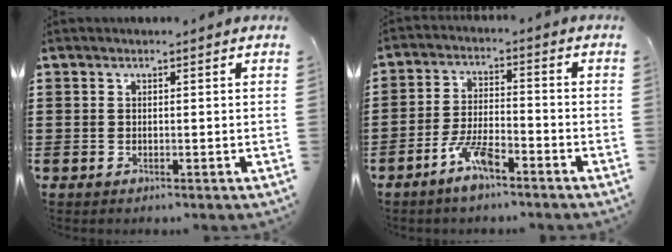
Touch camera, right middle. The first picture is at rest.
{"total": 6.3, "force": [-4.5, 1.7, 4.1], "torque": [-0.093, 0.003, -0.088]}